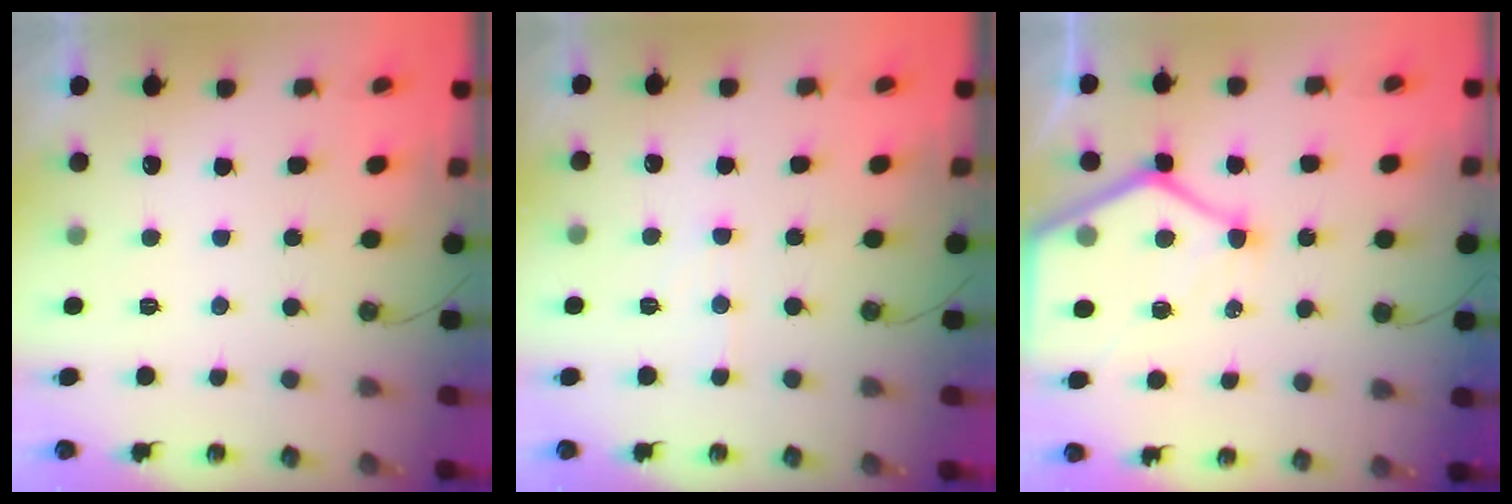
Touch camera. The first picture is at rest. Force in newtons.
{"total": 4.1, "press": 4.0, "slide": 0.6}
{"total": 13.7, "press": 13.6, "slide": 1.5}